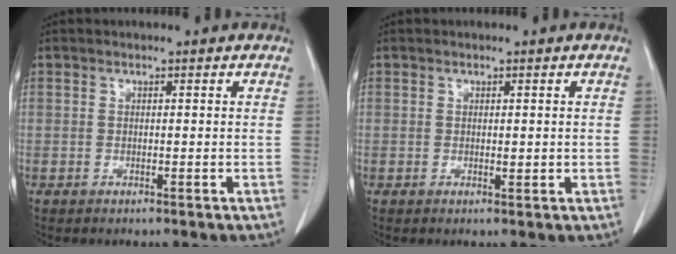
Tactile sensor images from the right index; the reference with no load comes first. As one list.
[{"total": 0.9, "force": [0.1, 0.4, 0.8], "torque": [-0.010, -0.003, 0.006]}]